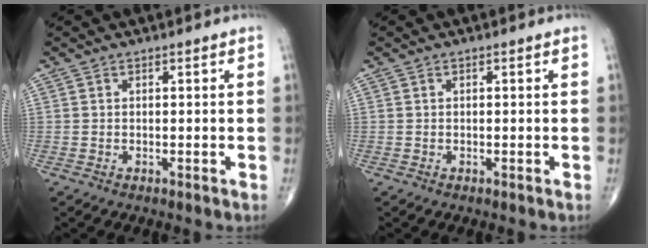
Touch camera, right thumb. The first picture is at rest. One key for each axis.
{"total": 0.0}